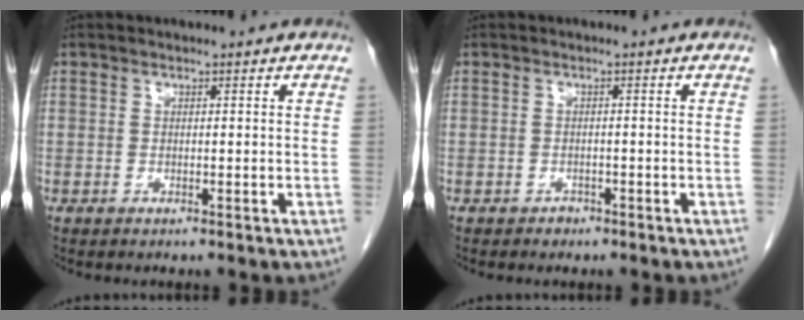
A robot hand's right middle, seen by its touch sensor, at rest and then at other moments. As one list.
[{"total": 1.0, "force": [-0.7, 0.7, 0.0], "torque": [-0.002, 0.003, -0.012]}]